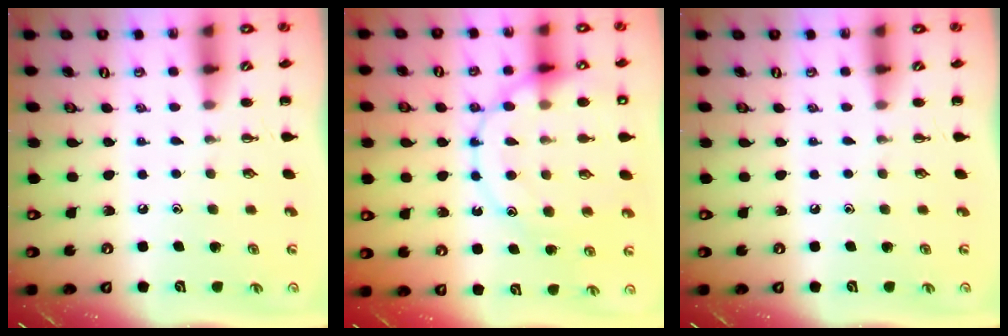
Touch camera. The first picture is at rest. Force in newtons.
{"total": 18.3, "press": 18.2, "slide": 2.1}
{"total": 0.0}